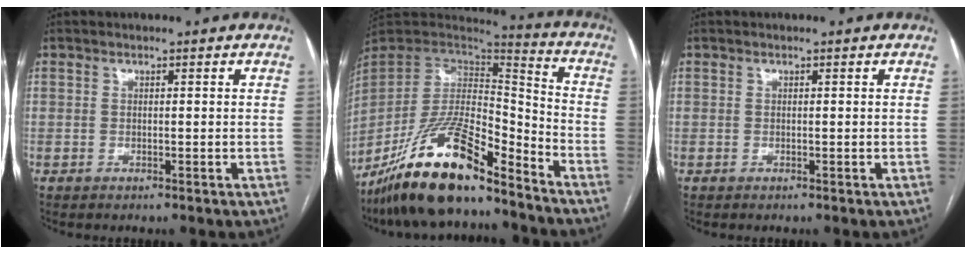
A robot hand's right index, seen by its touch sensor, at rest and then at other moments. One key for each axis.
{"total": 19.8, "fx": -14.7, "fy": 4.9, "fz": 12.2, "tx": -0.249, "ty": -0.005, "tz": -0.268}
{"total": 0.0}